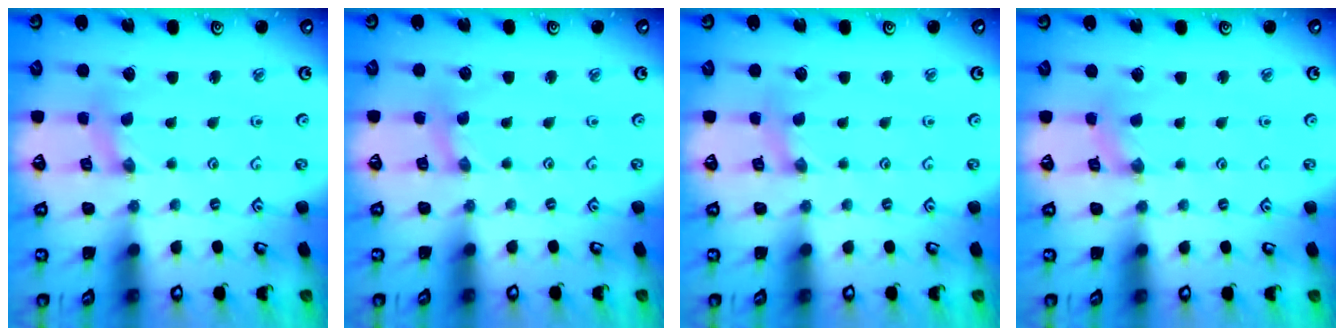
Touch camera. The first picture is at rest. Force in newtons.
{"total": 0.0}
{"total": 0.0}
{"total": 0.8, "press": 0.7, "slide": 0.2}